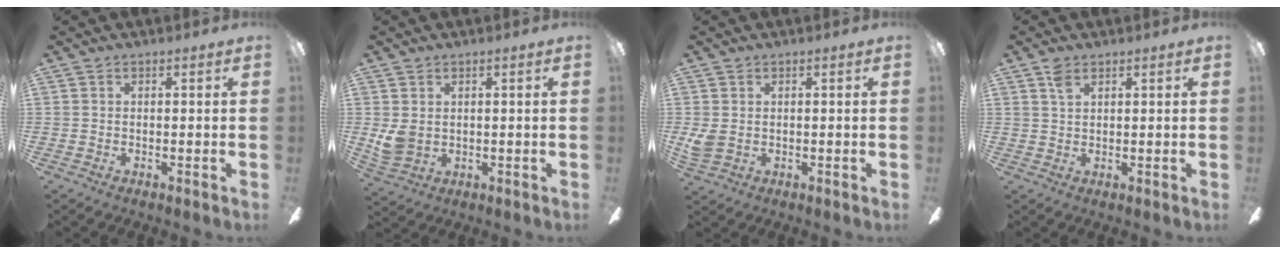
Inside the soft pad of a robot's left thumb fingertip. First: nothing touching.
{"total": 4.6, "force": [1.5, 3.5, 2.6], "torque": [-0.064, -0.003, 0.031]}
{"total": 2.8, "force": [0.8, 2.2, 1.6], "torque": [-0.039, 0.000, 0.015]}
{"total": 2.8, "force": [2.0, 1.3, 1.5], "torque": [-0.029, -0.002, 0.035]}